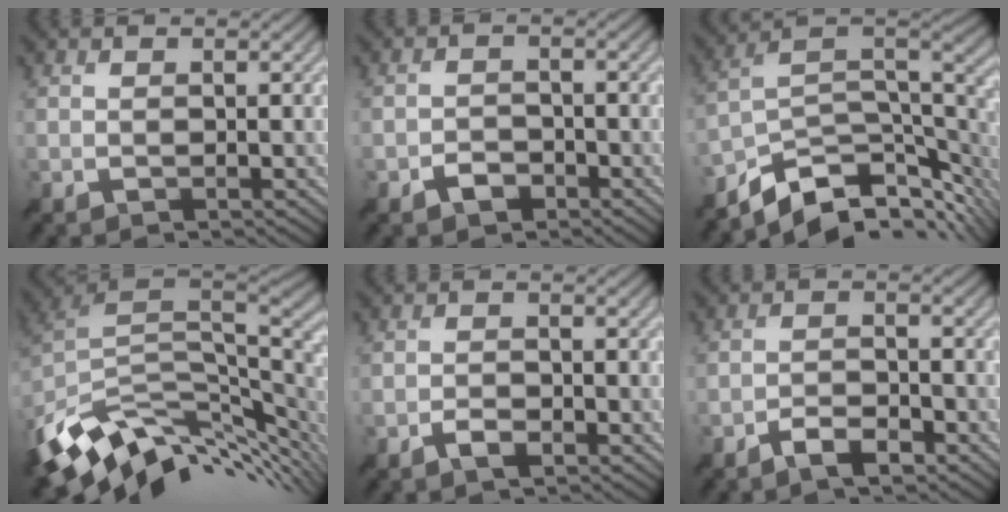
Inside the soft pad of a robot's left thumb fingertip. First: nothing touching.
{"total": 2.3, "force": [-1.7, 1.4, 0.8], "torque": [-0.007, 0.002, -0.033]}
{"total": 10.7, "force": [-6.9, 4.6, 6.8], "torque": [-0.129, -0.002, -0.116]}
{"total": 13.1, "force": [-4.2, 7.7, 9.7], "torque": [-0.206, -0.027, -0.067]}
{"total": 1.9, "force": [-1.4, 0.7, 1.1], "torque": [-0.018, -0.001, -0.027]}
{"total": 3.3, "force": [-2.5, 1.0, 1.9], "torque": [-0.033, 0.002, -0.052]}